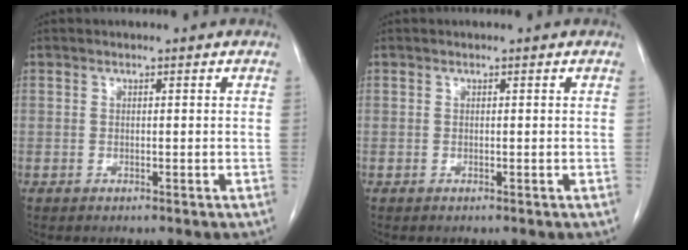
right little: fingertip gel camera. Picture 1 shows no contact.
{"total": 0.0}